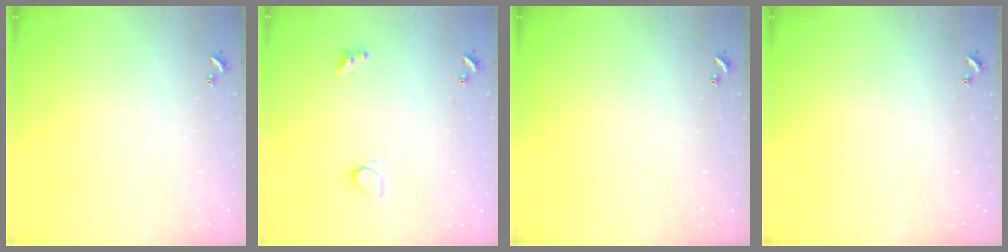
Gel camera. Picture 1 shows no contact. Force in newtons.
{"total": 2.0, "press": 2.0, "slide": 0.3}
{"total": 0.0}
{"total": 0.0}